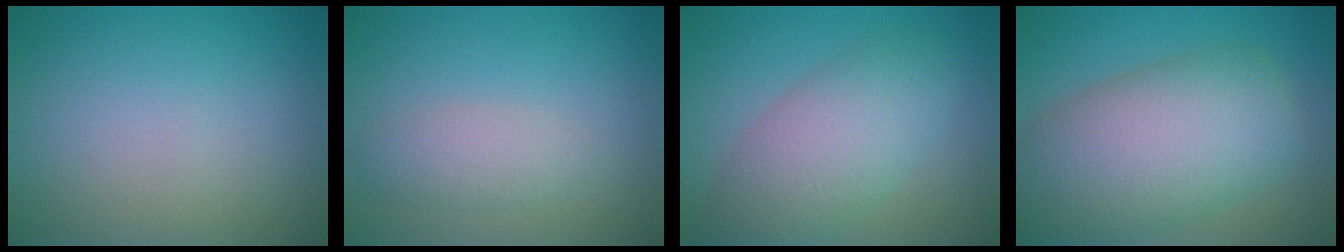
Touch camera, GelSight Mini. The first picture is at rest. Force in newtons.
{"total": 2.1, "press": 2.1, "slide": 0.1}
{"total": 6.3, "press": 6.3, "slide": 0.4}
{"total": 11.3, "press": 11.3, "slide": 0.8}